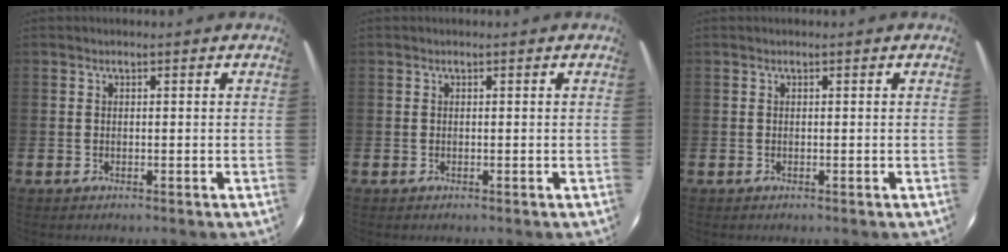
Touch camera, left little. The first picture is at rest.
{"total": 0.0}
{"total": 0.0}